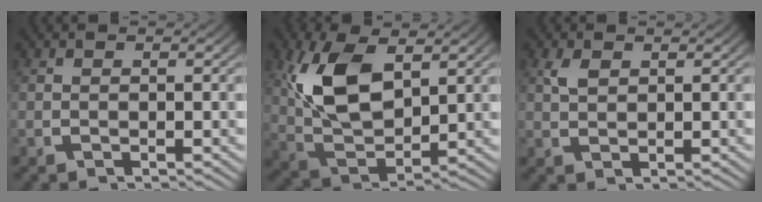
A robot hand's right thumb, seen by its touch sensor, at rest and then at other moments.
{"total": 9.8, "force": [1.6, 5.9, 7.6], "torque": [-0.180, -0.023, 0.042]}
{"total": 1.6, "force": [1.0, 0.8, 0.9], "torque": [-0.018, 0.002, 0.025]}